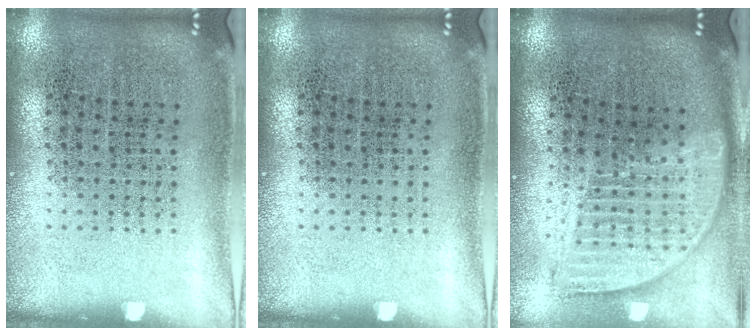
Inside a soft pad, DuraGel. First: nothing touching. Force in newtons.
{"total": 0.0}
{"total": 1.8, "press": 1.5, "slide": 0.9}